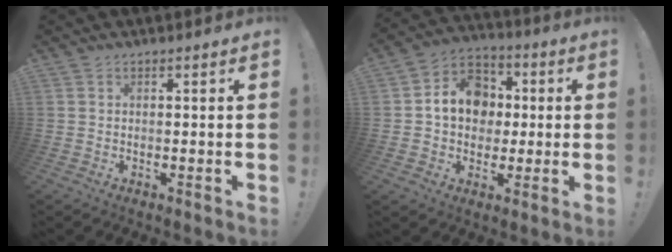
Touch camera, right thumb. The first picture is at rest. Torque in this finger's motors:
{"motor_torque": [1.72, 1.72, 0.24, -0.21, 0.01]}